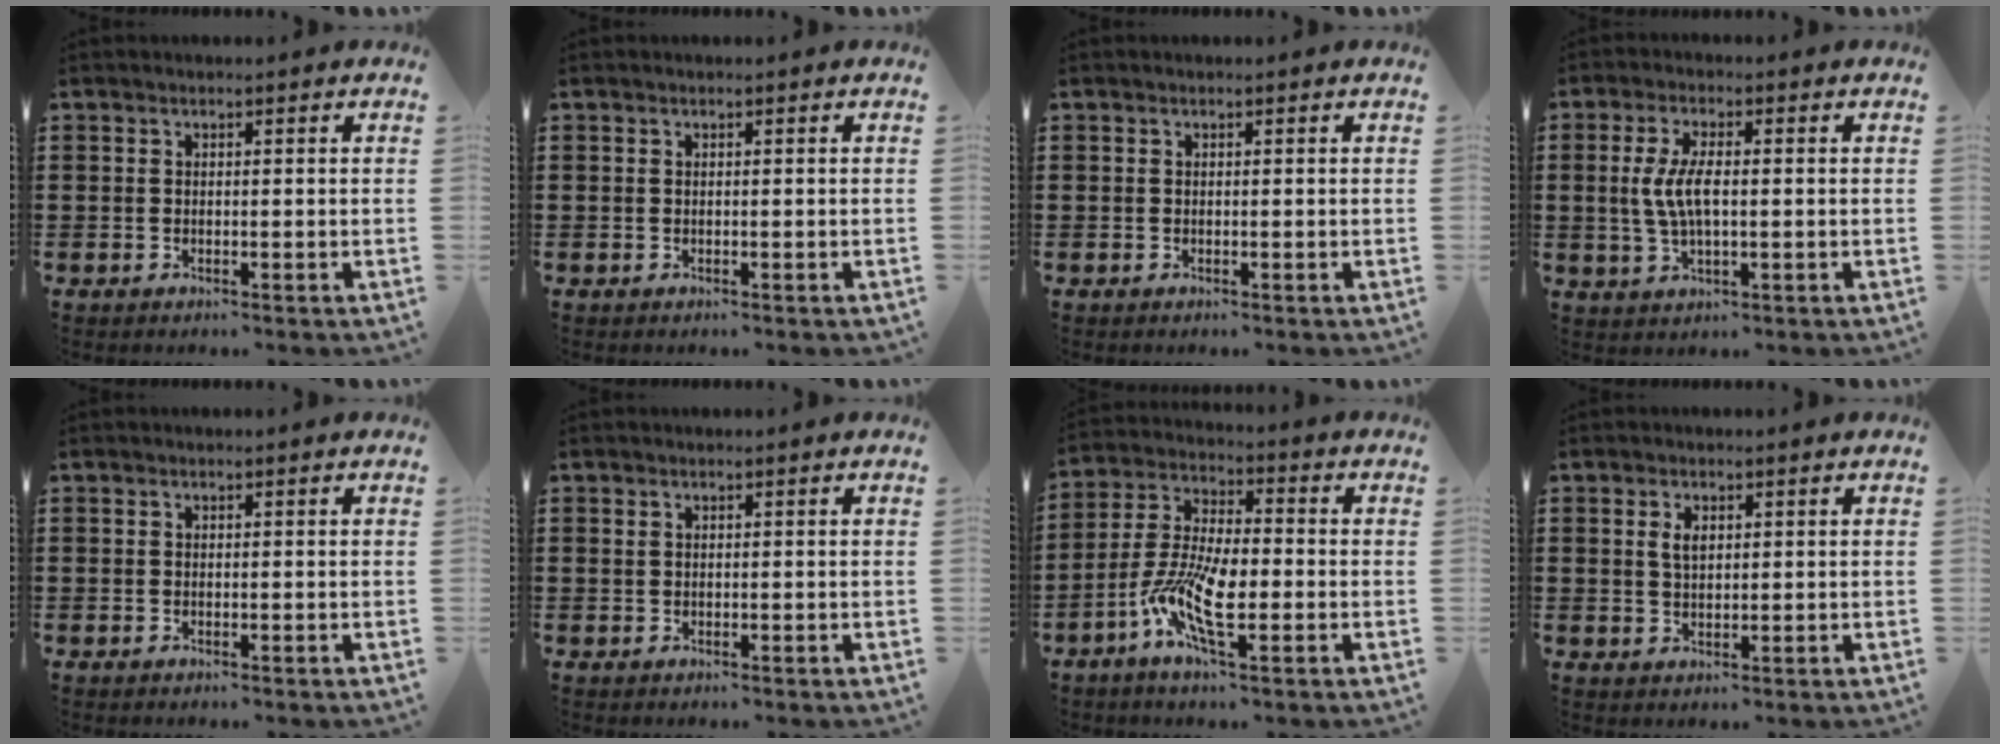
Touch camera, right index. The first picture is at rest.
{"total": 0.0}
{"total": 0.0}
{"total": 5.8, "force": [0.2, 2.0, 5.4], "torque": [-0.130, -0.006, -0.008]}
{"total": 0.0}
{"total": 0.6, "force": [0.3, 0.5, 0.2], "torque": [-0.006, 0.002, 0.006]}
{"total": 10.0, "force": [-3.6, 3.5, 8.7], "torque": [-0.203, -0.011, -0.074]}
{"total": 2.4, "force": [0.8, 1.2, 1.8], "torque": [-0.040, 0.005, 0.014]}